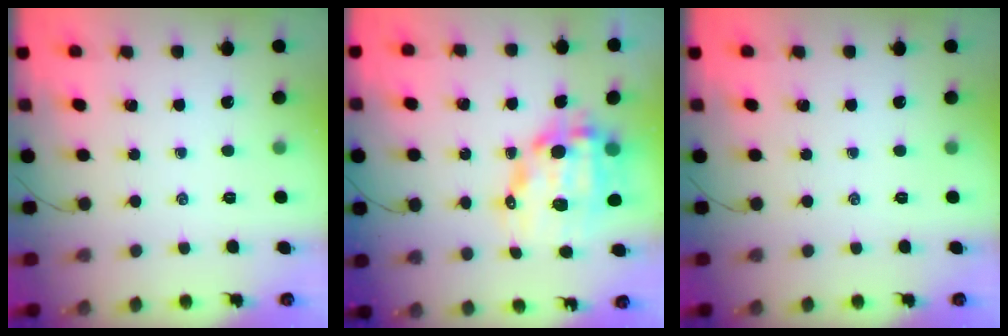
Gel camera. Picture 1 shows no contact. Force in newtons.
{"total": 14.1, "press": 13.7, "slide": 3.3}
{"total": 0.0}